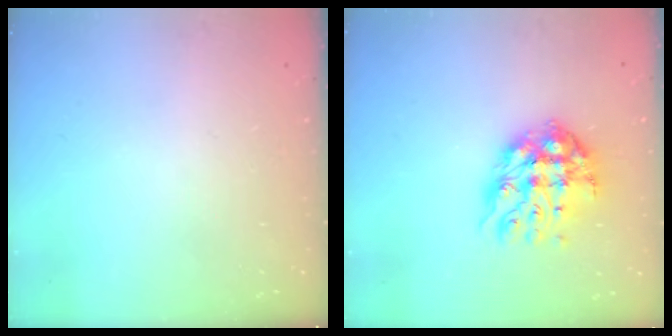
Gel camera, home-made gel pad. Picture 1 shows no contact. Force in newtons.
{"total": 14.3, "press": 14.2, "slide": 1.2}